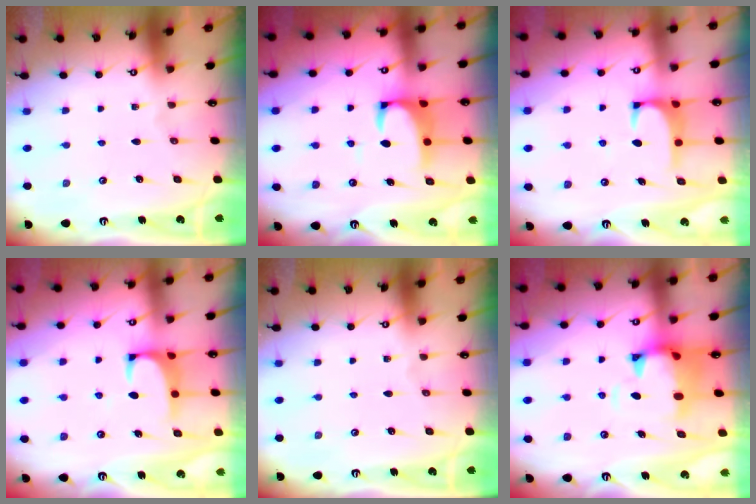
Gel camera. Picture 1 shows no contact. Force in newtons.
{"total": 3.0, "press": 2.8, "slide": 1.1}
{"total": 1.3, "press": 1.2, "slide": 0.5}
{"total": 0.9, "press": 0.7, "slide": 0.6}
{"total": 0.0}
{"total": 2.7, "press": 2.3, "slide": 1.4}